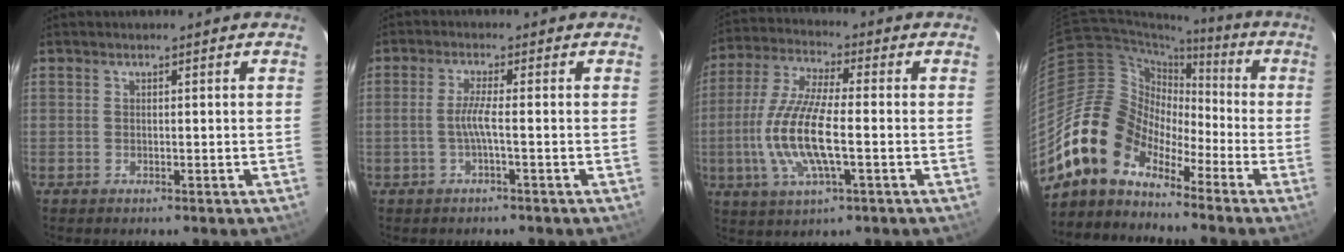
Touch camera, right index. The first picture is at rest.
{"total": 3.0, "force": [-1.0, -0.6, 2.8], "torque": [-0.060, -0.002, -0.018]}
{"total": 13.6, "force": [-2.6, 3.6, 12.9], "torque": [-0.271, -0.008, -0.052]}
{"total": 12.7, "force": [-9.3, 7.8, 3.8], "torque": [-0.078, 0.035, -0.191]}